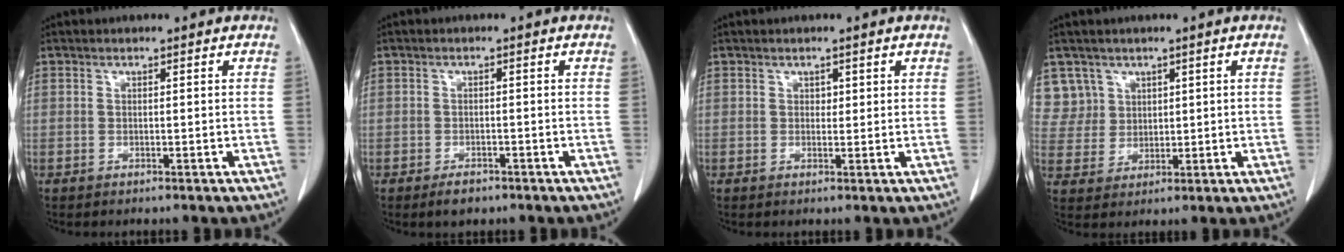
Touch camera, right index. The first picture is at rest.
{"total": 2.4, "force": [-1.6, 1.3, 1.0], "torque": [-0.016, 0.001, -0.018]}
{"total": 1.2, "force": [0.6, 0.8, 0.6], "torque": [-0.003, -0.002, 0.007]}
{"total": 5.6, "force": [3.4, 4.4, -0.3], "torque": [0.013, 0.006, 0.076]}